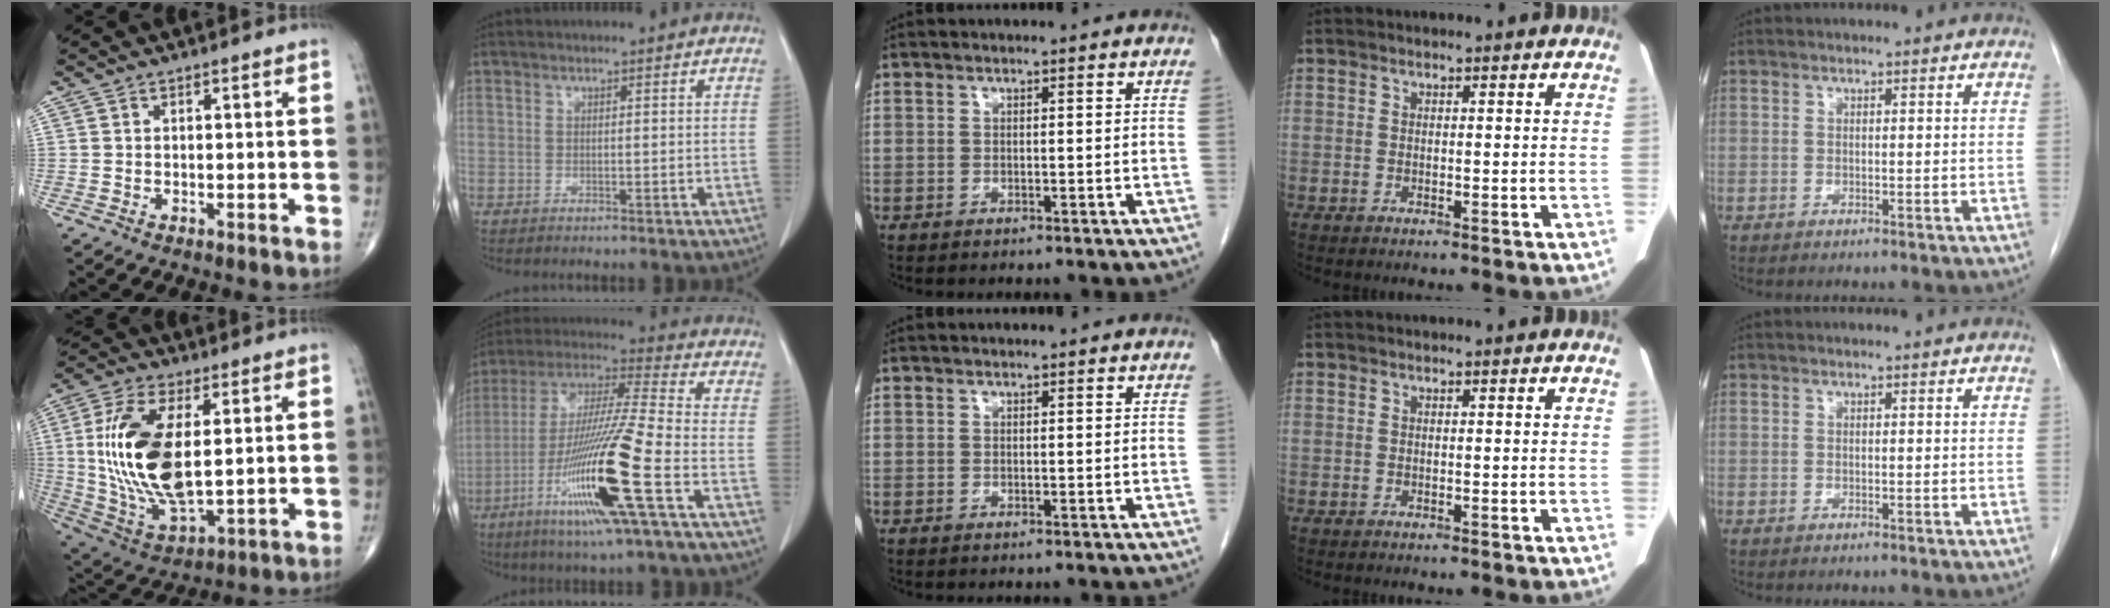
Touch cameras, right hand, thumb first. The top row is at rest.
{"thumb": {"total": 19.4, "force": [2.4, 9.0, 17.0], "torque": [-0.346, -0.018, 0.055]}, "index": {"total": 19.6, "force": [-7.6, -0.4, 18.1], "torque": [-0.381, -0.034, -0.148]}}